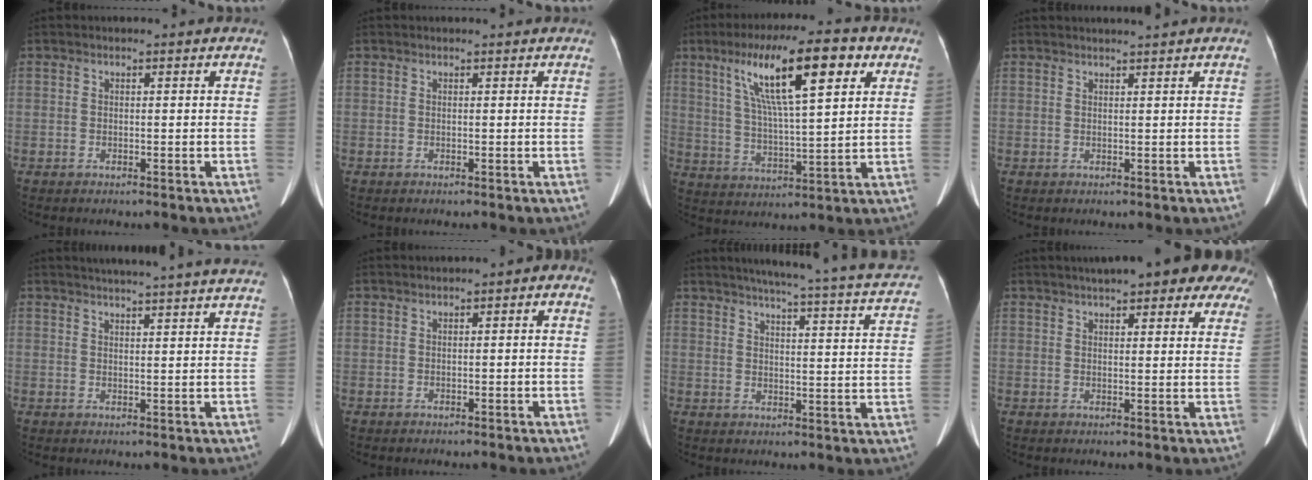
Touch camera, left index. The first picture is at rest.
{"total": 1.6, "force": [1.6, 0.1, 0.4], "torque": [-0.008, 0.012, 0.020]}
{"total": 15.6, "force": [7.1, 2.5, 13.6], "torque": [-0.239, 0.022, 0.120]}
{"total": 2.8, "force": [2.6, -0.7, 0.9], "torque": [-0.010, 0.011, 0.041]}
{"total": 11.9, "force": [10.7, -0.5, 5.1], "torque": [-0.077, 0.009, 0.127]}
{"total": 1.8, "force": [0.0, 1.0, 1.5], "torque": [-0.012, 0.017, -0.004]}
{"total": 24.1, "force": [21.9, 0.8, 9.8], "torque": [-0.139, -0.044, 0.257]}
{"total": 16.5, "force": [11.4, 4.1, 11.3], "torque": [-0.156, 0.043, 0.134]}